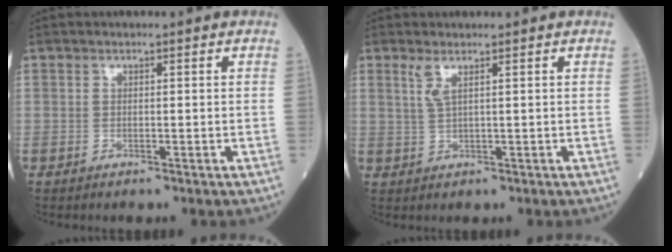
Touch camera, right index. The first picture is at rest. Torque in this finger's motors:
{"motor_torque": [-0.02, 0.08, 0.02, 0.05]}